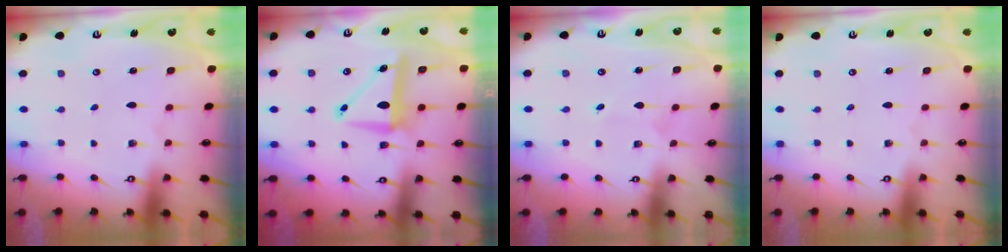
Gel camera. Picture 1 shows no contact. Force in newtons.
{"total": 8.7, "press": 8.6, "slide": 1.6}
{"total": 2.1, "press": 2.1, "slide": 0.1}
{"total": 0.0}